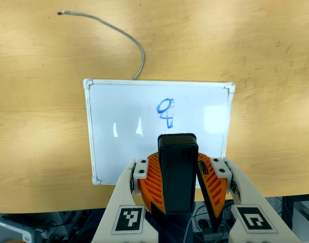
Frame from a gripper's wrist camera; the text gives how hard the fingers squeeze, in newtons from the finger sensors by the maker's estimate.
{"total": 10.2, "left": 9.8, "right": 10.7}